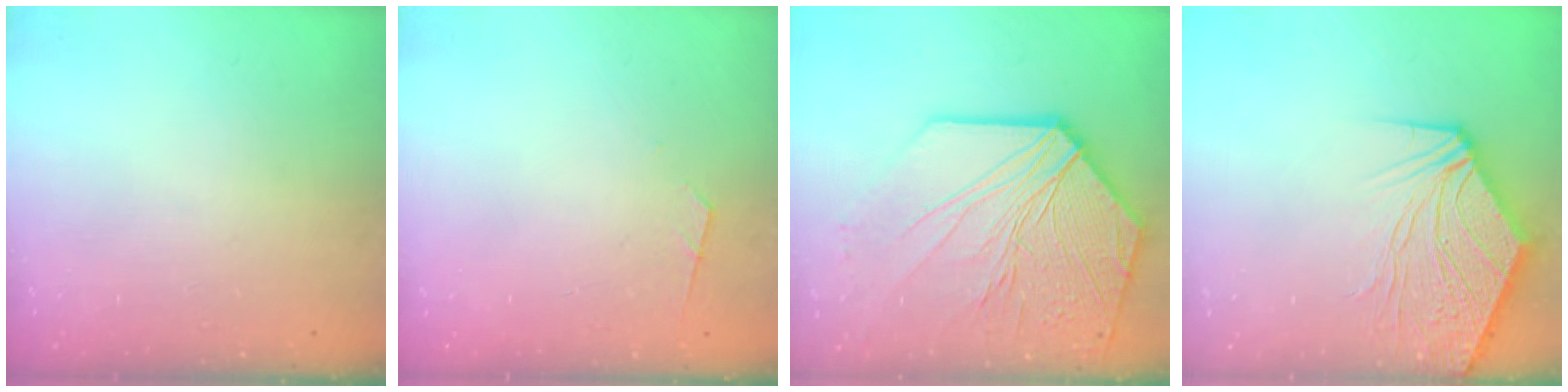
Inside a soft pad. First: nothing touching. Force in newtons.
{"total": 3.6, "press": 3.5, "slide": 0.5}
{"total": 18.8, "press": 18.6, "slide": 2.8}
{"total": 11.8, "press": 11.6, "slide": 1.7}